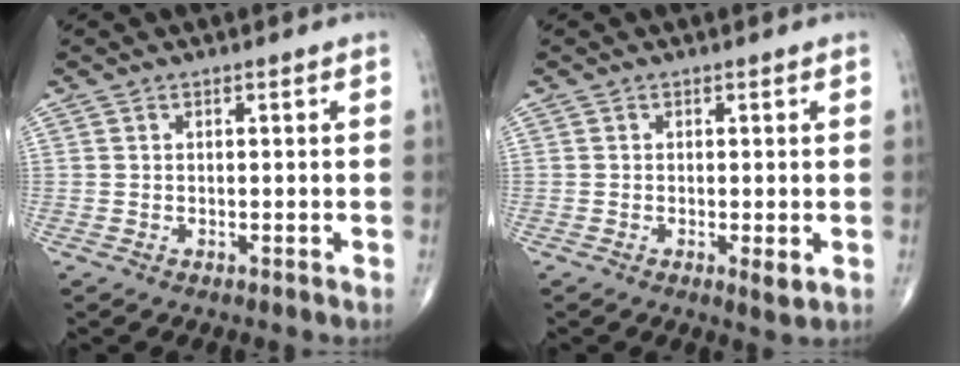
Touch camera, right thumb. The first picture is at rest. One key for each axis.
{"total": 2.0, "fx": -0.4, "fy": 0.5, "fz": 1.9, "tx": -0.034, "ty": -0.008, "tz": -0.008}